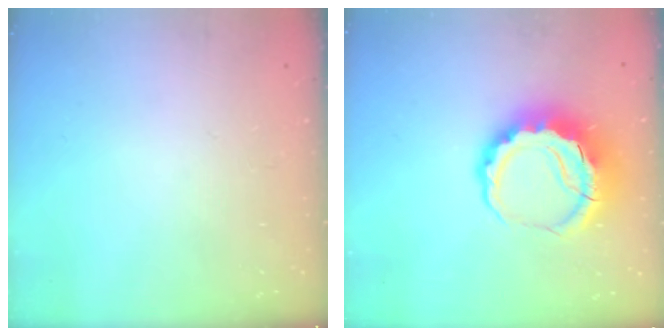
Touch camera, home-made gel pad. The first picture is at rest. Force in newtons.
{"total": 8.5, "press": 8.2, "slide": 2.1}